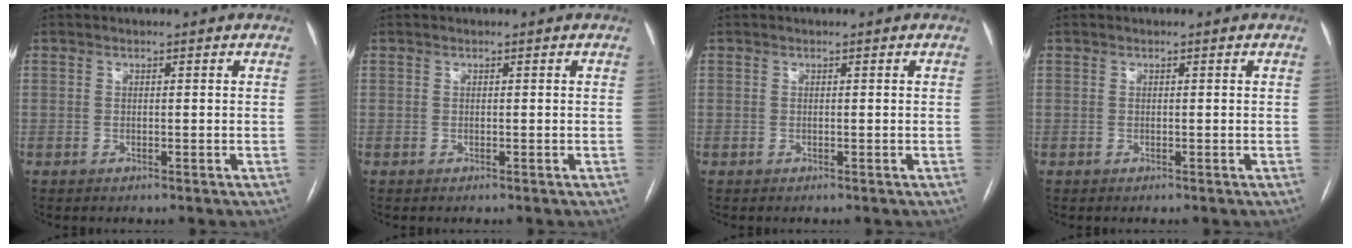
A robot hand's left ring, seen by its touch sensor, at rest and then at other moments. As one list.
[{"total": 0.0}, {"total": 0.0}, {"total": 0.0}]